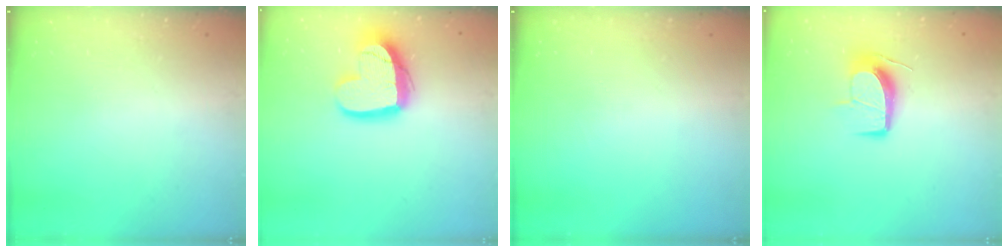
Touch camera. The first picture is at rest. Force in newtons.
{"total": 16.3, "press": 16.3, "slide": 1.3}
{"total": 0.0}
{"total": 10.9, "press": 10.9, "slide": 0.2}